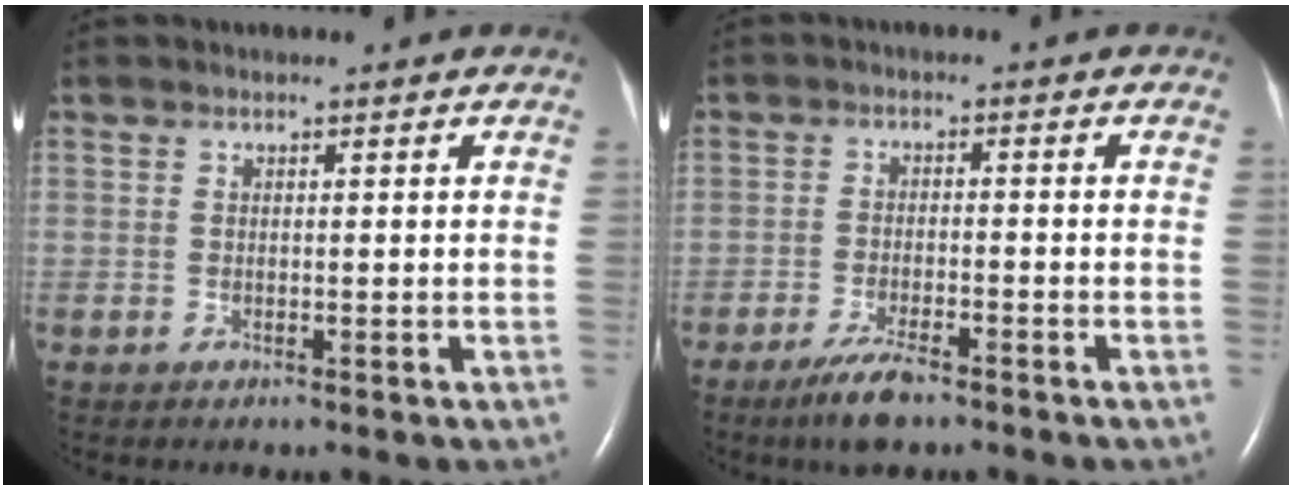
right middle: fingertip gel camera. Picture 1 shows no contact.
{"total": 5.2, "force": [-3.8, 0.9, 3.4], "torque": [-0.079, -0.010, -0.066]}